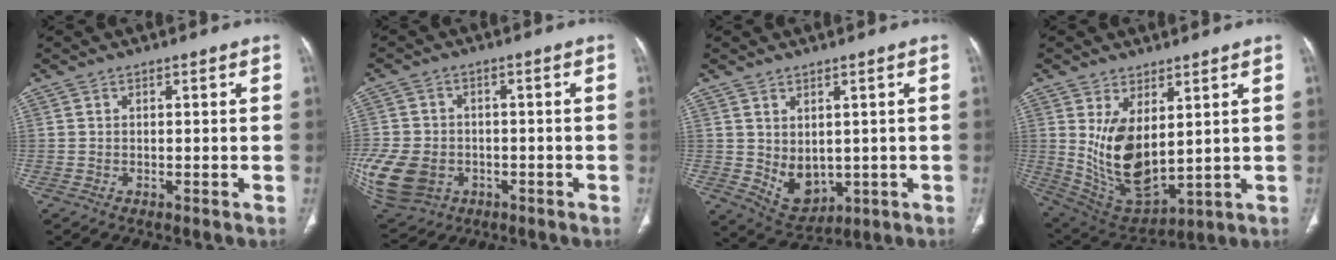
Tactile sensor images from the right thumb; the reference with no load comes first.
{"total": 18.8, "force": [-5.3, 14.8, 10.3], "torque": [-0.264, 0.008, -0.077]}
{"total": 7.1, "force": [0.1, 5.0, 5.0], "torque": [-0.061, -0.011, 0.031]}
{"total": 13.6, "force": [3.0, 7.2, 11.1], "torque": [-0.195, -0.027, 0.086]}